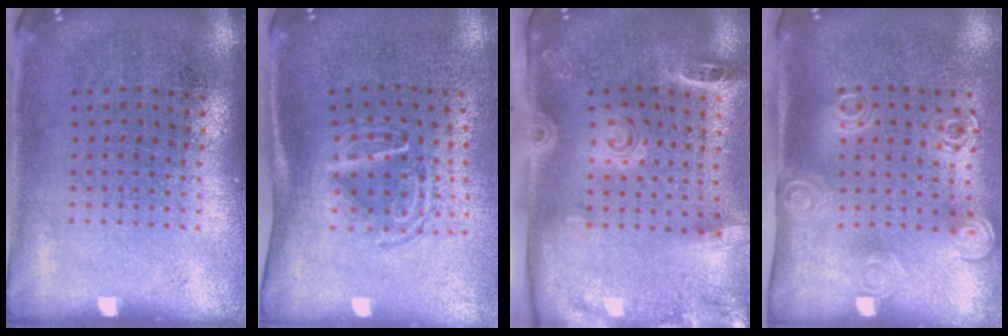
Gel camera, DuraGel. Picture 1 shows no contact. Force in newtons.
{"total": 1.6, "press": 1.2, "slide": 1.1}
{"total": 2.9, "press": 2.0, "slide": 2.1}
{"total": 2.0, "press": 1.4, "slide": 1.4}